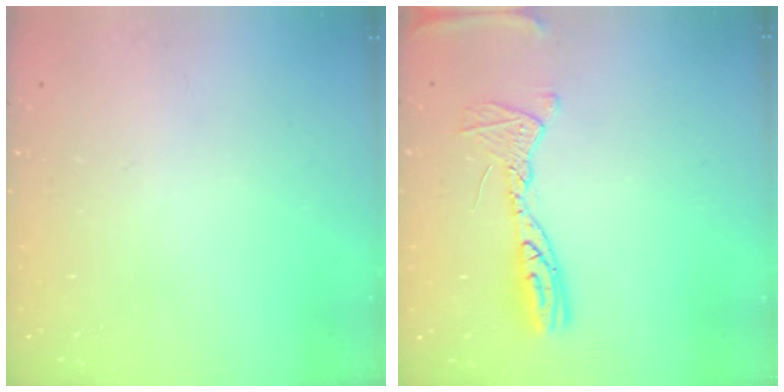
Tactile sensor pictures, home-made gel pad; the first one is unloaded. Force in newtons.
{"total": 12.0, "press": 11.9, "slide": 1.1}